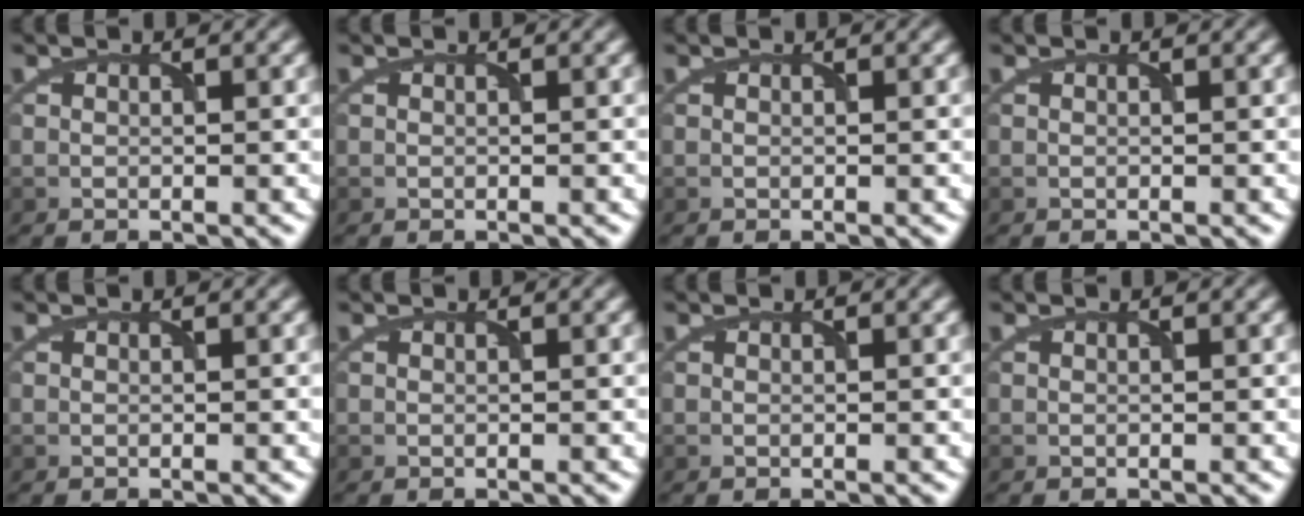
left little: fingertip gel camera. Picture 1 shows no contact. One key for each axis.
{"total": 0.0}
{"total": 0.0}
{"total": 0.0}
{"total": 0.0}
{"total": 0.0}
{"total": 0.0}
{"total": 0.0}